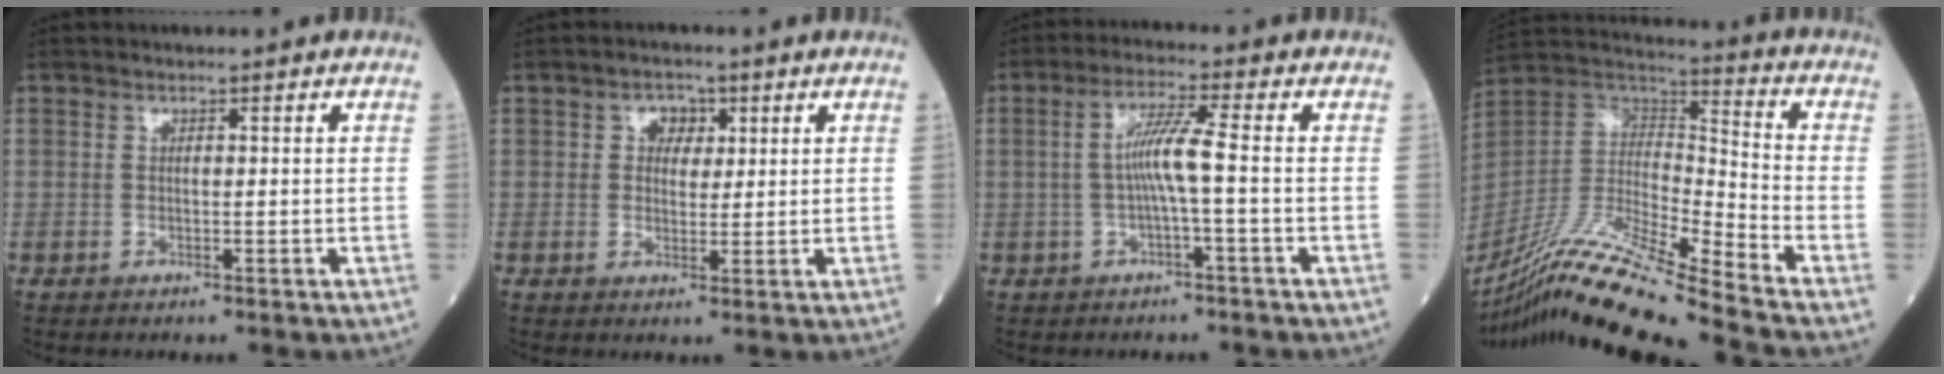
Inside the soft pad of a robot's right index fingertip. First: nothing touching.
{"total": 3.1, "force": [1.2, 2.3, 1.8], "torque": [-0.022, 0.007, 0.017]}
{"total": 5.1, "force": [-0.6, -0.4, 5.0], "torque": [-0.097, 0.014, -0.011]}
{"total": 20.8, "force": [-17.3, -1.3, 11.5], "torque": [-0.246, -0.016, -0.326]}